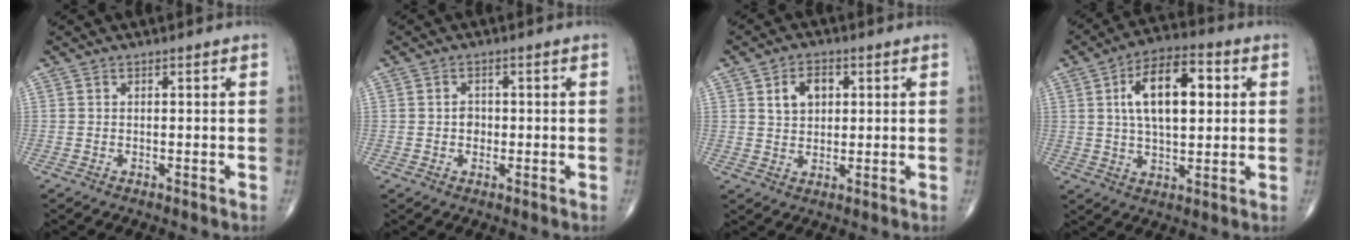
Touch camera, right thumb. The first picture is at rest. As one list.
[{"total": 2.2, "force": [-0.1, 1.8, 1.3], "torque": [-0.010, 0.004, -0.002]}, {"total": 5.6, "force": [1.9, 4.0, 3.6], "torque": [-0.039, -0.002, 0.032]}, {"total": 14.6, "force": [3.3, 7.2, 12.3], "torque": [-0.188, 0.008, 0.053]}]